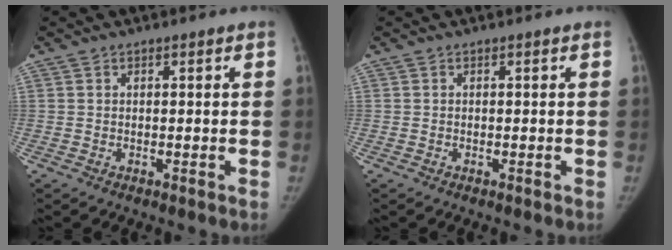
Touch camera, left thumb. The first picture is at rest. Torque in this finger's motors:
{"motor_torque": [-0.03, -0.02, 0.23, -0.11, 0.00]}